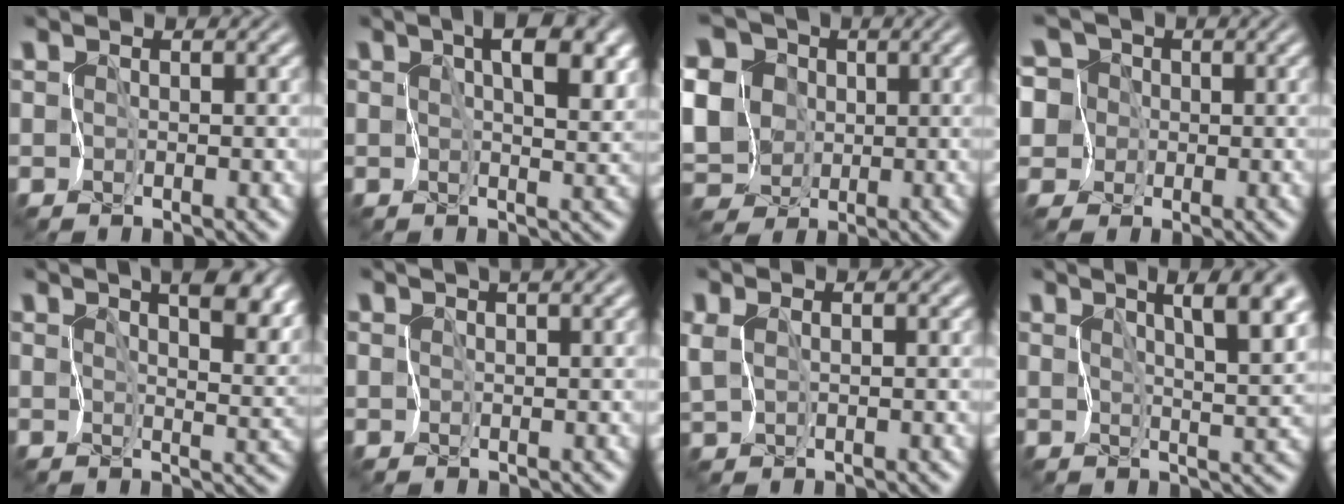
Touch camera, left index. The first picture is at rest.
{"total": 7.0, "force": [2.4, 3.2, 5.8], "torque": [-0.076, 0.005, 0.034]}
{"total": 11.2, "force": [0.0, 9.7, 5.7], "torque": [-0.118, 0.026, -0.033]}
{"total": 8.8, "force": [2.6, 7.7, 3.6], "torque": [-0.077, 0.042, 0.002]}
{"total": 9.7, "force": [5.3, 4.5, 6.7], "torque": [-0.088, 0.017, 0.074]}
{"total": 1.8, "force": [1.5, 0.0, 1.0], "torque": [-0.020, 0.008, 0.023]}
{"total": 0.8, "force": [0.3, 0.3, 0.7], "torque": [-0.026, -0.005, 0.009]}
{"total": 7.4, "force": [3.7, 2.3, 5.9], "torque": [-0.076, 0.016, 0.050]}